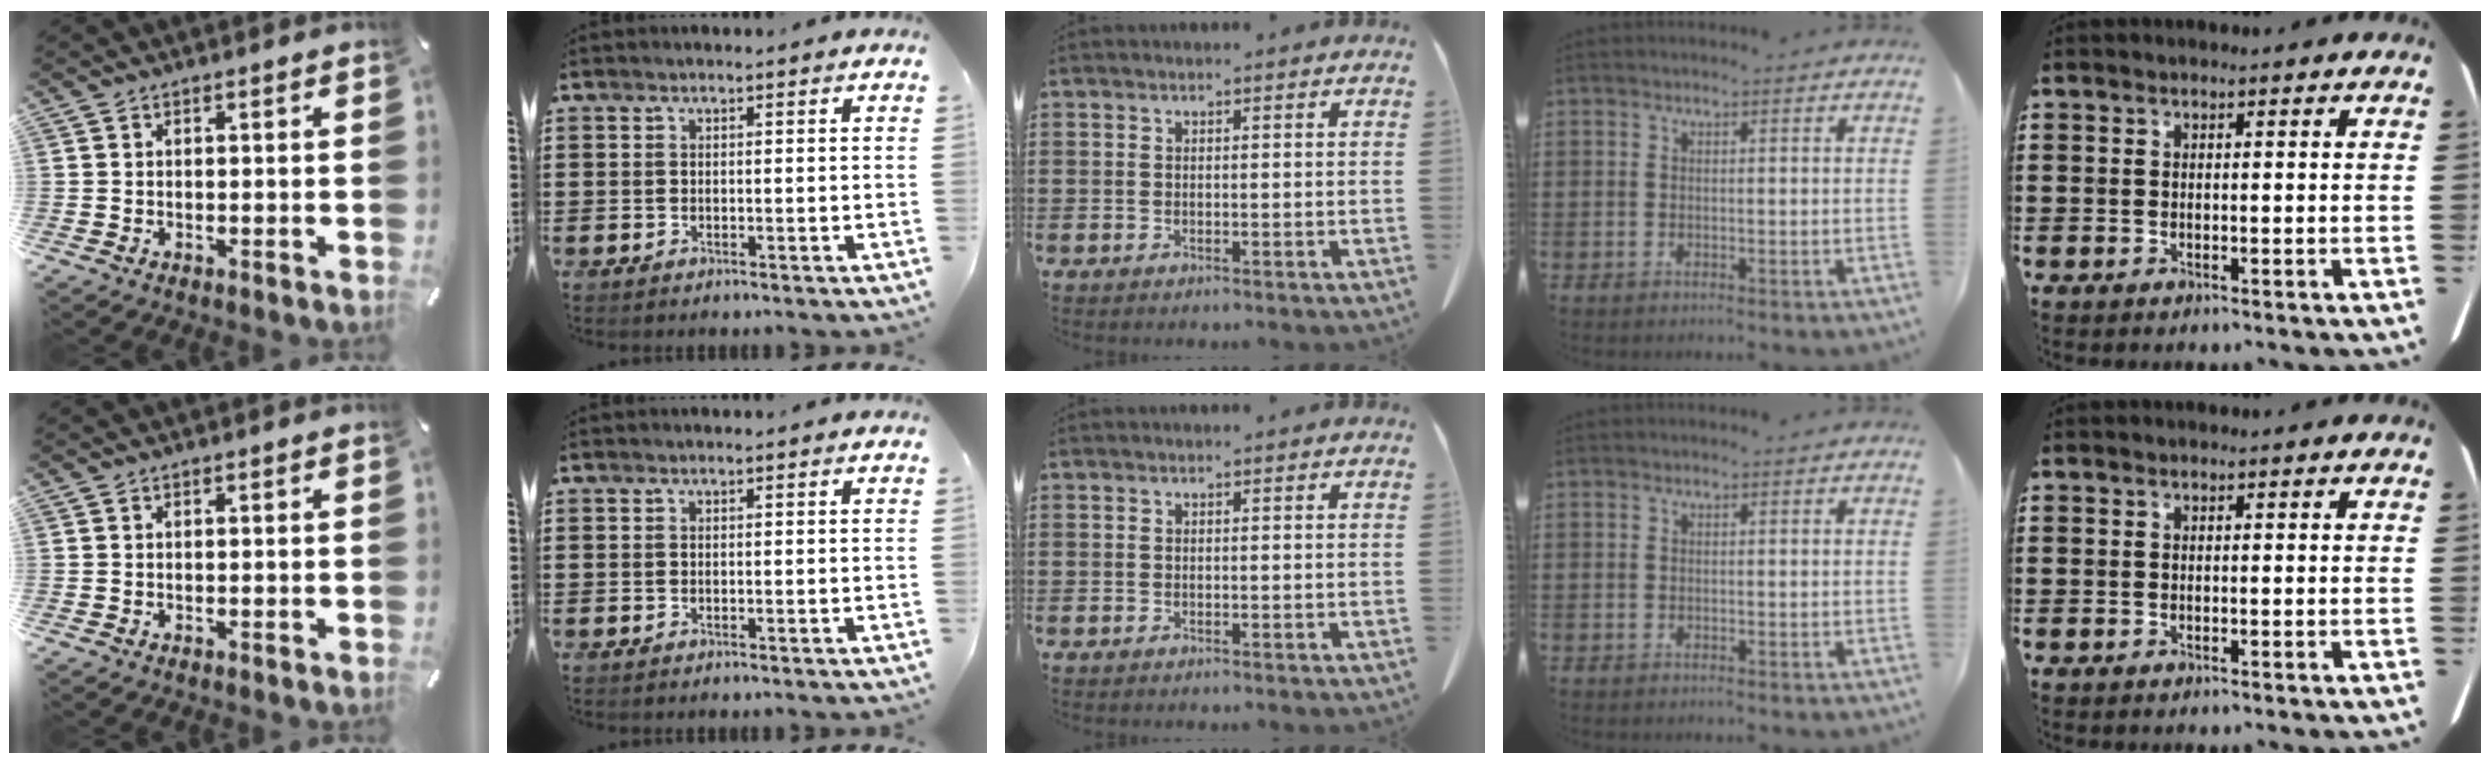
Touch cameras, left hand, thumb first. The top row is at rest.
{}